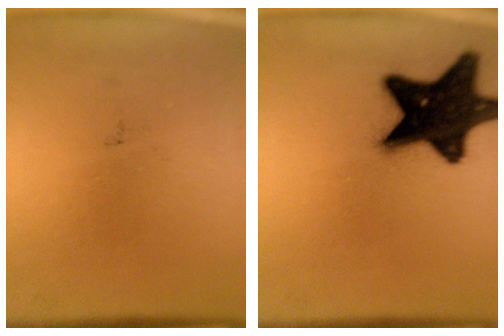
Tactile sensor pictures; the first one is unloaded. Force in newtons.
{"total": 19.8}